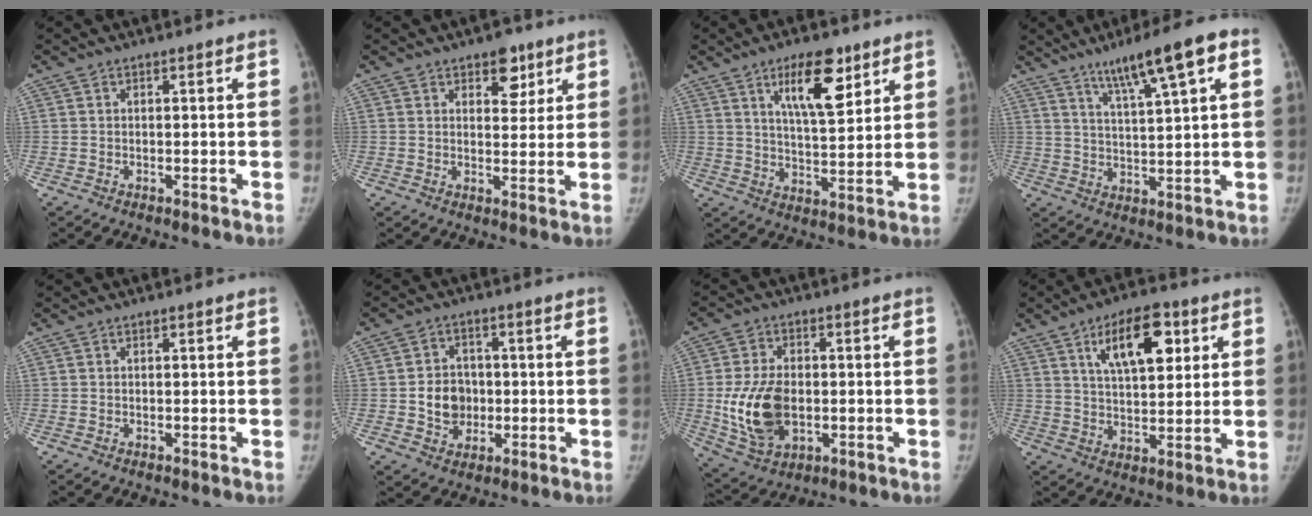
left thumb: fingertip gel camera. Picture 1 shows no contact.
{"total": 5.5, "force": [3.3, 3.2, 3.0], "torque": [-0.009, -0.017, 0.043]}
{"total": 11.7, "force": [6.5, 4.2, 8.7], "torque": [-0.118, -0.040, 0.111]}
{"total": 11.9, "force": [6.2, 1.4, 10.0], "torque": [-0.160, -0.010, 0.101]}
{"total": 0.0}
{"total": 7.3, "force": [-0.7, 6.4, 3.6], "torque": [-0.024, 0.009, -0.013]}
{"total": 13.3, "force": [-1.3, 8.7, 9.9], "torque": [-0.172, -0.002, -0.013]}
{"total": 12.9, "force": [5.5, 6.0, 10.0], "torque": [-0.129, -0.016, 0.093]}